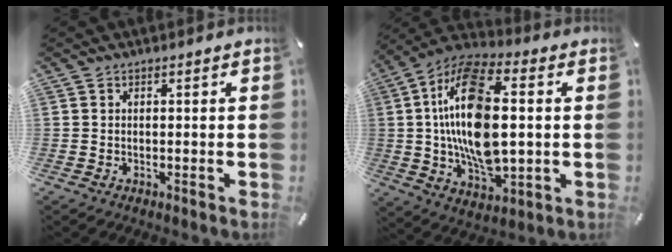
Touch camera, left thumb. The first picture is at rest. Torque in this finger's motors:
{"motor_torque": [2.11, 2.90, 2.19, 0.58, 0.77]}